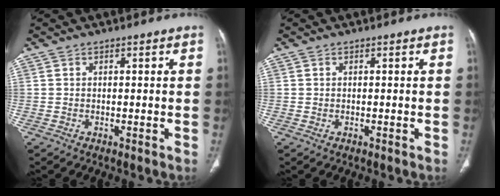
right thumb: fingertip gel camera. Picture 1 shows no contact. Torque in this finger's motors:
{"motor_torque": [1.14, 0.89, 0.13, -0.38, 0.00]}